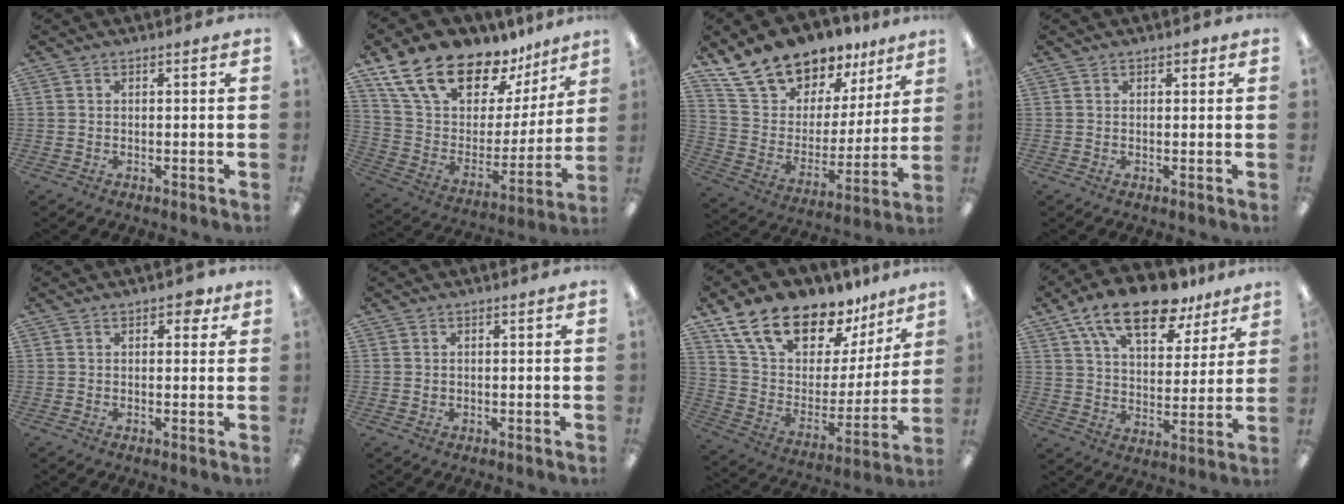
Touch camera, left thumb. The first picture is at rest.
{"total": 20.7, "force": [16.2, 9.4, 8.8], "torque": [-0.167, -0.113, 0.293]}
{"total": 16.0, "force": [13.9, 7.4, 3.0], "torque": [-0.083, -0.110, 0.261]}
{"total": 1.3, "force": [0.7, 0.9, 0.6], "torque": [-0.004, -0.001, 0.011]}
{"total": 3.4, "force": [1.8, 1.9, 2.2], "torque": [-0.022, -0.002, 0.025]}
{"total": 0.6, "force": [0.1, 0.6, 0.1], "torque": [-0.002, 0.003, 0.001]}
{"total": 19.2, "force": [15.3, 8.8, 7.7], "torque": [-0.146, -0.108, 0.276]}
{"total": 17.5, "force": [12.0, 7.9, 10.0], "torque": [-0.169, -0.057, 0.210]}